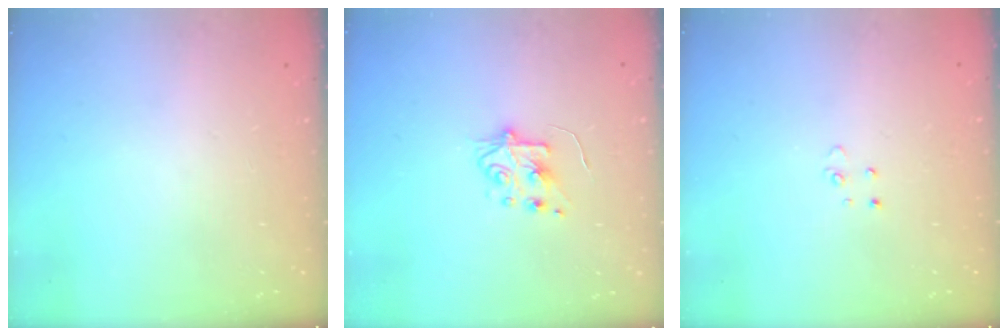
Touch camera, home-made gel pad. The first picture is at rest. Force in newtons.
{"total": 5.8, "press": 5.8, "slide": 0.6}
{"total": 2.6, "press": 2.6, "slide": 0.2}